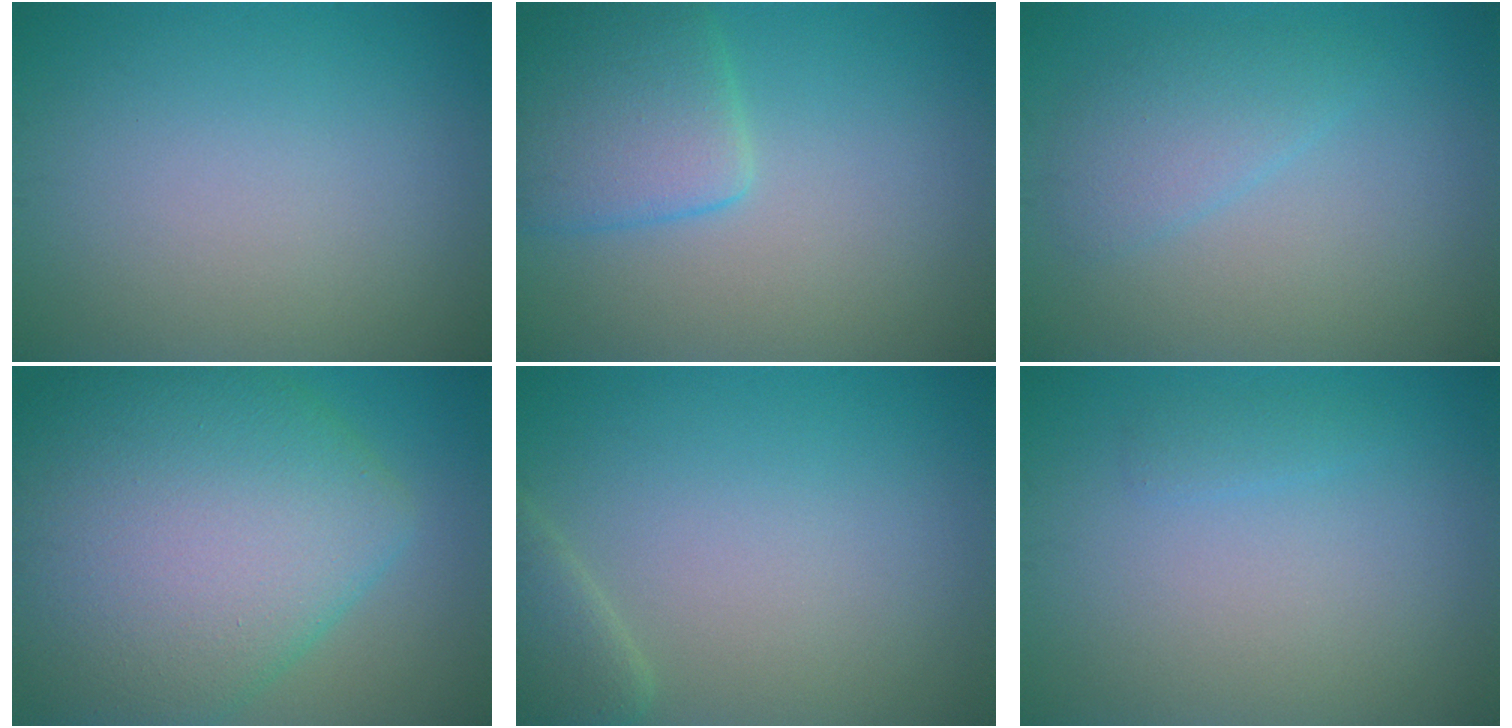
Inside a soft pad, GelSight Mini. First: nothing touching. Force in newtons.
{"total": 4.7, "press": 4.7, "slide": 0.3}
{"total": 2.5, "press": 2.5, "slide": 0.2}
{"total": 13.7, "press": 13.7, "slide": 0.6}
{"total": 2.5, "press": 2.5, "slide": 0.1}
{"total": 0.8, "press": 0.8, "slide": 0.0}